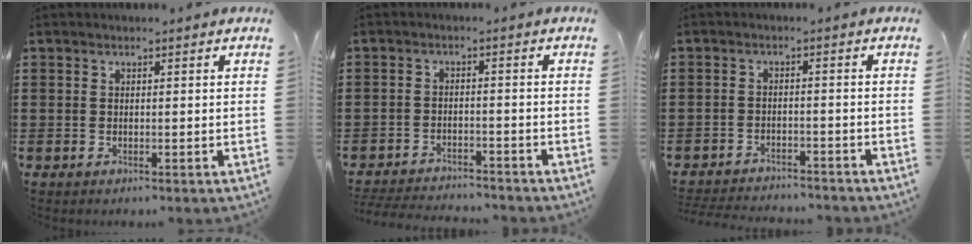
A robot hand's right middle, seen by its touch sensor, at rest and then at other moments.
{"total": 3.6, "force": [-3.5, 0.2, 0.4], "torque": [-0.018, -0.004, -0.076]}
{"total": 3.0, "force": [-3.0, 0.1, 0.1], "torque": [-0.008, -0.004, -0.063]}